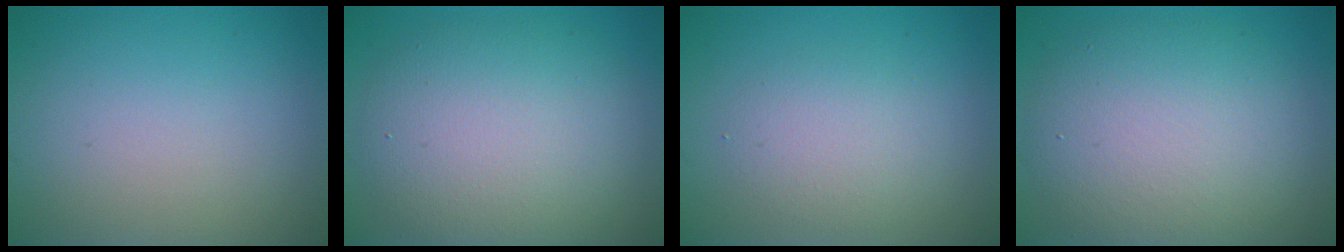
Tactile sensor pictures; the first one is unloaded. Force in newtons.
{"total": 8.5, "press": 8.4, "slide": 0.6}
{"total": 2.6, "press": 2.6, "slide": 0.1}
{"total": 8.3, "press": 8.3, "slide": 0.3}